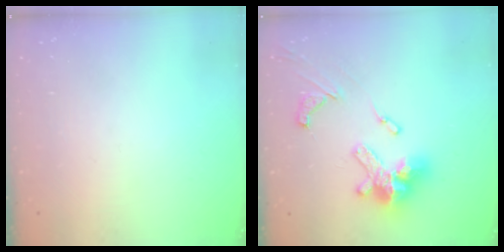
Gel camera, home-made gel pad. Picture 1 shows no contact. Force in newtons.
{"total": 17.9, "press": 17.7, "slide": 2.1}